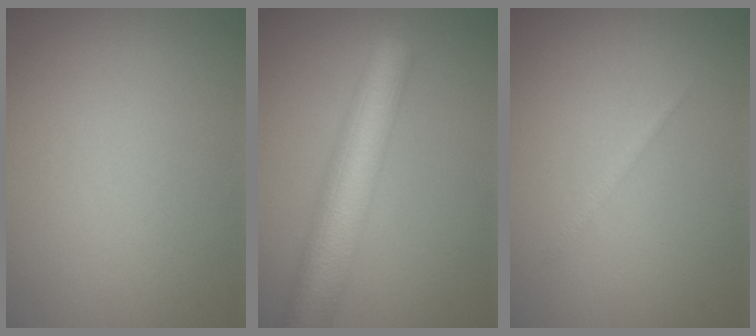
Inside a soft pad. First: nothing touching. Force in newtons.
{"total": 8.0, "press": 8.0, "slide": 0.3}
{"total": 0.6, "press": 0.6, "slide": 0.0}